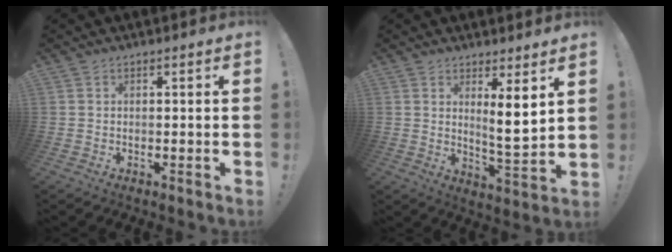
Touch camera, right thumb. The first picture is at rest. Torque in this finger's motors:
{"motor_torque": [0.19, 0.24, 0.73, 0.28, 0.04]}